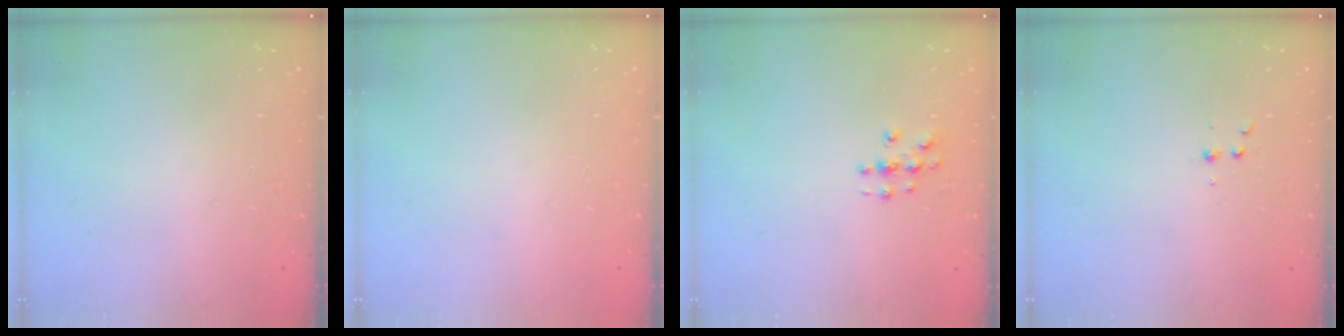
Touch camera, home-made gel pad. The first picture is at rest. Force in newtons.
{"total": 0.0}
{"total": 3.0, "press": 3.0, "slide": 0.1}
{"total": 2.9, "press": 2.7, "slide": 1.1}